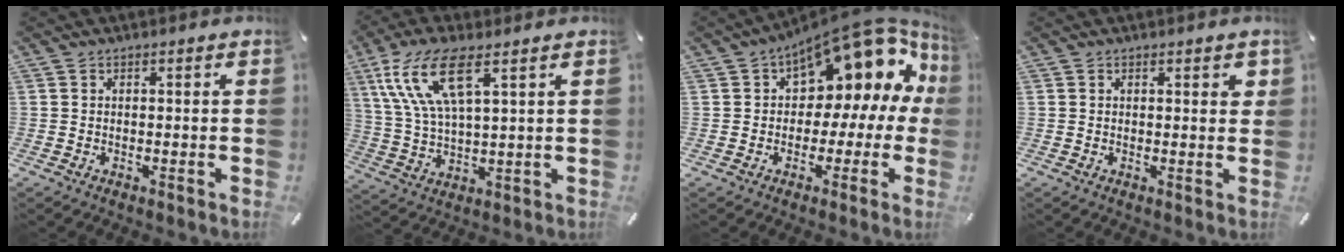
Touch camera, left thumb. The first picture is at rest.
{"total": 13.2, "force": [6.7, 4.5, 10.5], "torque": [-0.243, -0.013, 0.118]}
{"total": 14.9, "force": [9.1, 8.4, 8.3], "torque": [-0.111, -0.084, 0.152]}
{"total": 1.5, "force": [0.8, 0.8, 1.0], "torque": [-0.004, -0.003, 0.009]}